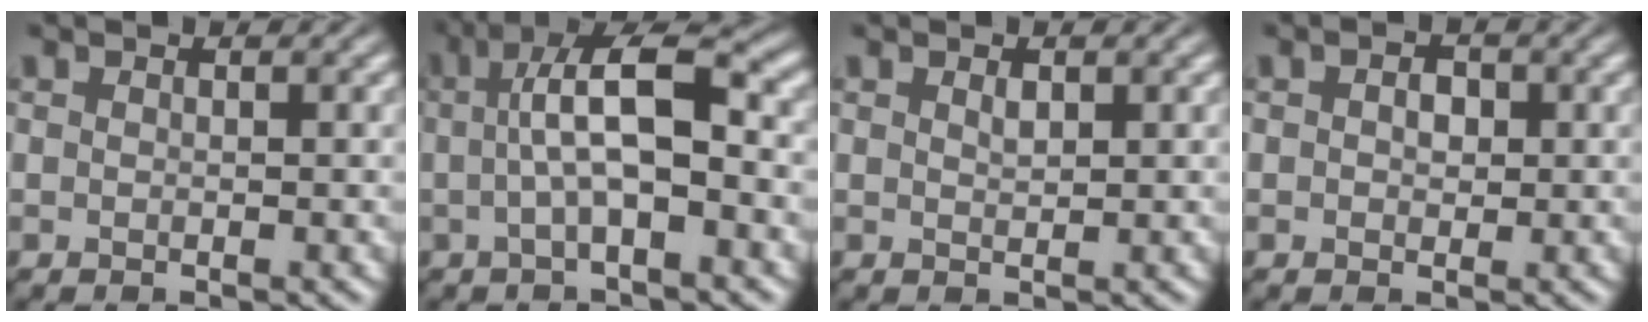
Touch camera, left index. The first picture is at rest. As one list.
[{"total": 7.1, "force": [0.3, 2.3, 6.8], "torque": [-0.119, 0.017, -0.002]}, {"total": 0.8, "force": [0.5, 0.3, 0.6], "torque": [-0.014, -0.001, 0.010]}, {"total": 1.7, "force": [0.2, 1.3, 1.2], "torque": [-0.017, 0.001, 0.000]}]